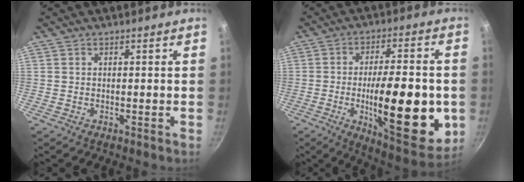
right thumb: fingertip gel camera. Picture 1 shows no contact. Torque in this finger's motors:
{"motor_torque": [2.53, 2.48, 2.11, -0.03, 0.62]}